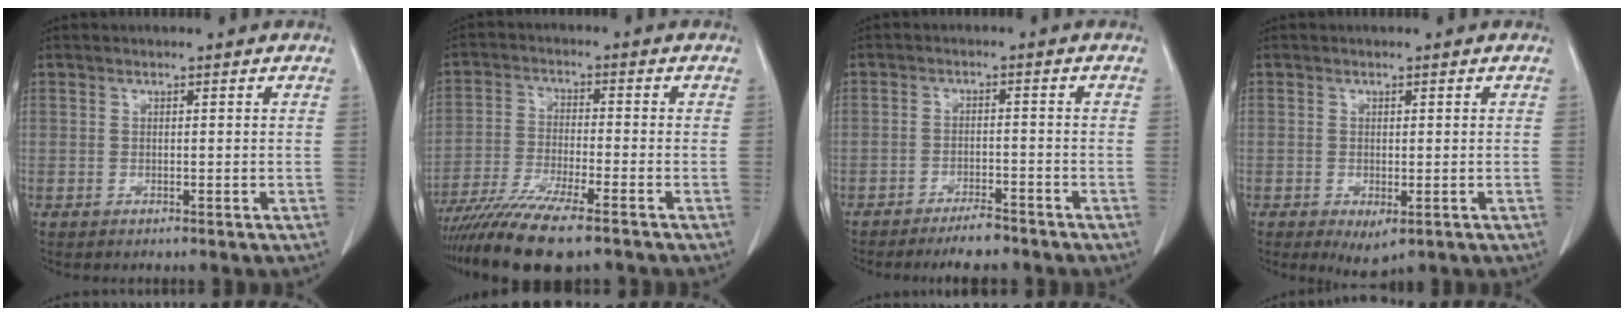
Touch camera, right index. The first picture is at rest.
{"total": 12.7, "force": [-9.9, 1.2, 7.9], "torque": [-0.143, -0.031, -0.167]}
{"total": 4.8, "force": [-4.1, 1.0, 2.2], "torque": [-0.035, -0.004, -0.068]}
{"total": 3.3, "force": [-1.4, 1.5, 2.6], "torque": [-0.037, -0.006, -0.010]}